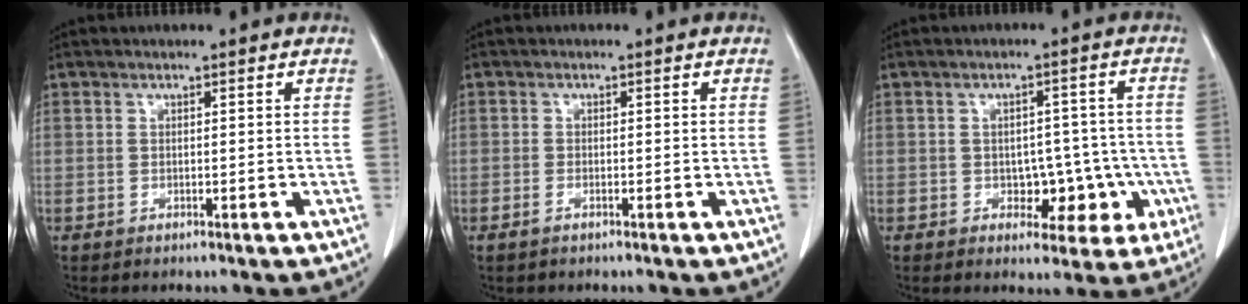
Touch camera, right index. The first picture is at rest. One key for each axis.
{"total": 0.9, "fx": -0.6, "fy": 0.3, "fz": 0.6, "tx": -0.013, "ty": -0.001, "tz": -0.008}
{"total": 7.1, "fx": -2.0, "fy": 5.0, "fz": 4.6, "tx": -0.037, "ty": 0.025, "tz": -0.014}